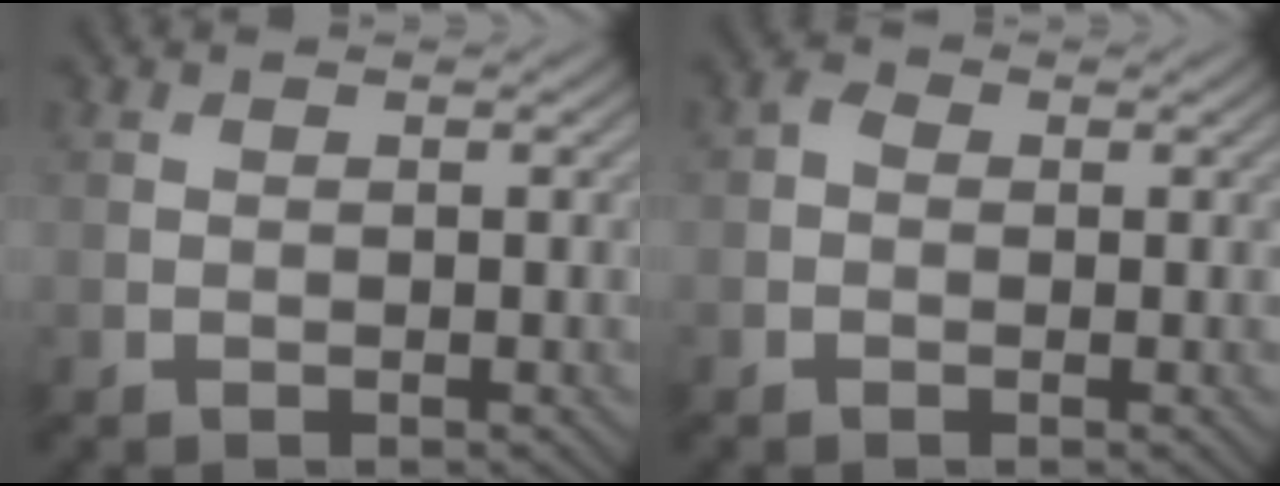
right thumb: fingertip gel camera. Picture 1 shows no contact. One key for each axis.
{"total": 1.3, "fx": -0.1, "fy": 1.1, "fz": 0.8, "tx": -0.014, "ty": 0.002, "tz": -0.008}